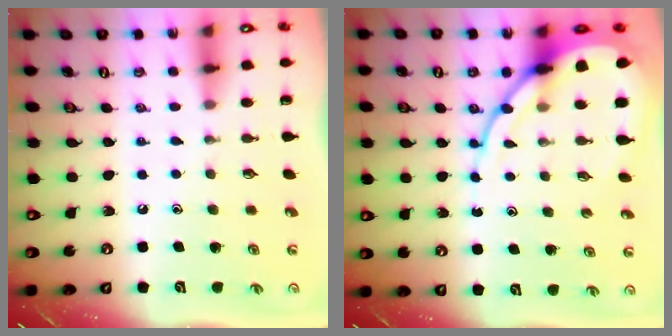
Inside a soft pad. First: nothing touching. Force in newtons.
{"total": 12.5, "press": 12.5, "slide": 1.1}